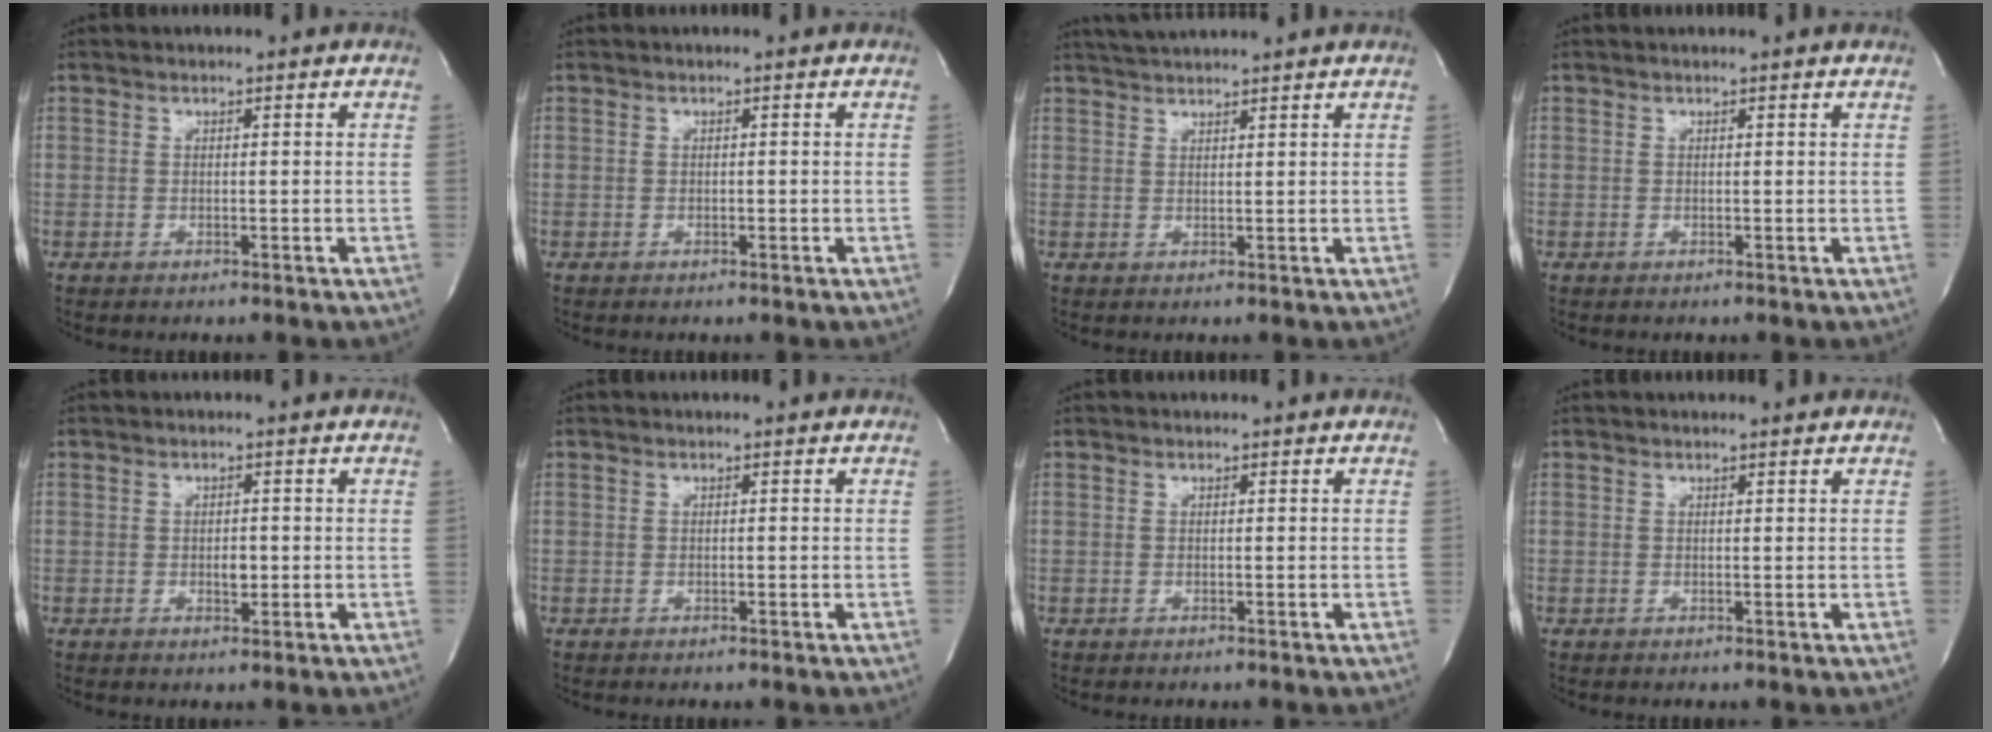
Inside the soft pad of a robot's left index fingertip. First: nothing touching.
{"total": 0.0}
{"total": 5.3, "force": [5.0, -0.7, 1.8], "torque": [-0.032, 0.026, 0.081]}
{"total": 0.9, "force": [0.9, -0.1, 0.3], "torque": [-0.008, 0.011, 0.012]}
{"total": 1.8, "force": [-0.2, 1.0, 1.5], "torque": [-0.024, 0.000, 0.000]}
{"total": 0.0}
{"total": 0.0}
{"total": 0.9, "force": [0.9, -0.1, 0.3], "torque": [-0.010, 0.003, 0.014]}